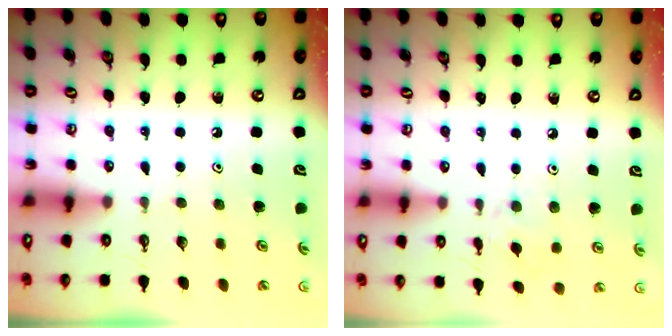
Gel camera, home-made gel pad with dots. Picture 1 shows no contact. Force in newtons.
{"total": 2.8, "press": 2.7, "slide": 0.6}